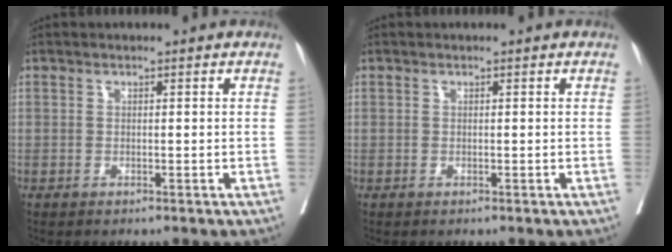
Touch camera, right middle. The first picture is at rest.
{"total": 0.0}